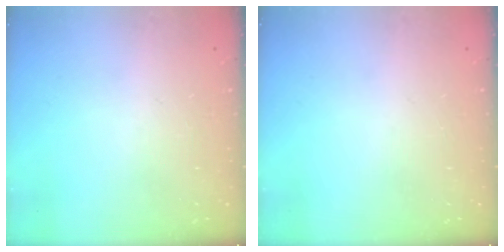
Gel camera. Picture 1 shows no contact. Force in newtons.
{"total": 0.0}